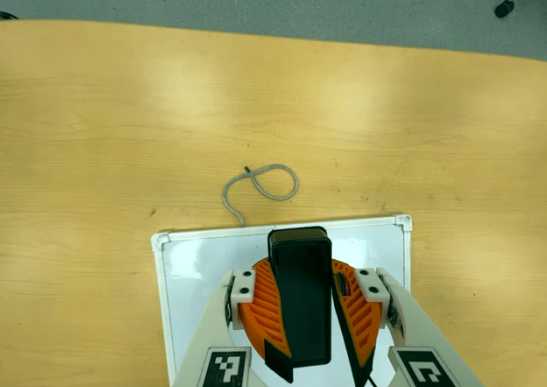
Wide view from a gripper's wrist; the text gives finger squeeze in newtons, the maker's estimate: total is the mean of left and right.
{"total": 12.6, "left": 11.9, "right": 13.3}